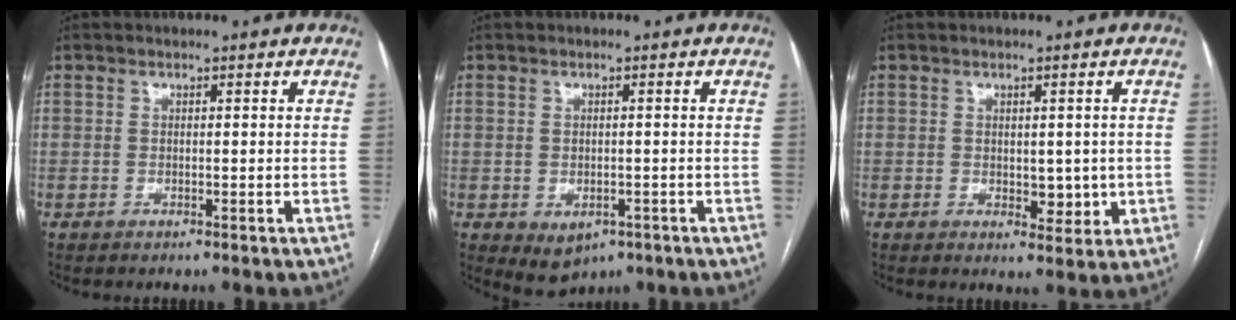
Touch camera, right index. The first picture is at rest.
{"total": 4.5, "force": [-1.9, 3.3, 2.4], "torque": [-0.037, -0.005, -0.013]}
{"total": 4.1, "force": [-0.1, 2.6, 3.1], "torque": [-0.036, -0.001, 0.009]}